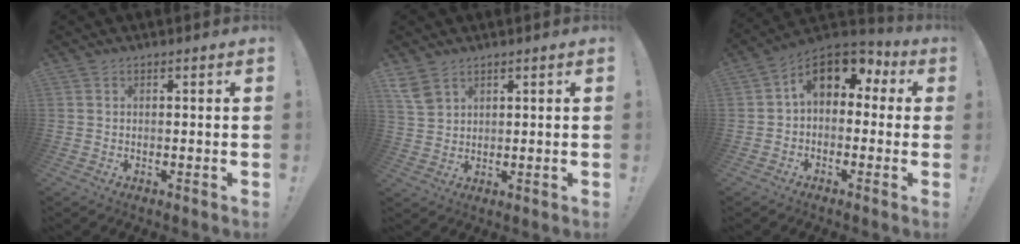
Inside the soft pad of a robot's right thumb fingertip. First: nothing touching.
{"total": 5.0, "force": [3.4, 2.8, 2.4], "torque": [-0.051, -0.010, 0.070]}
{"total": 11.3, "force": [4.0, 6.9, 8.1], "torque": [-0.119, -0.010, 0.075]}